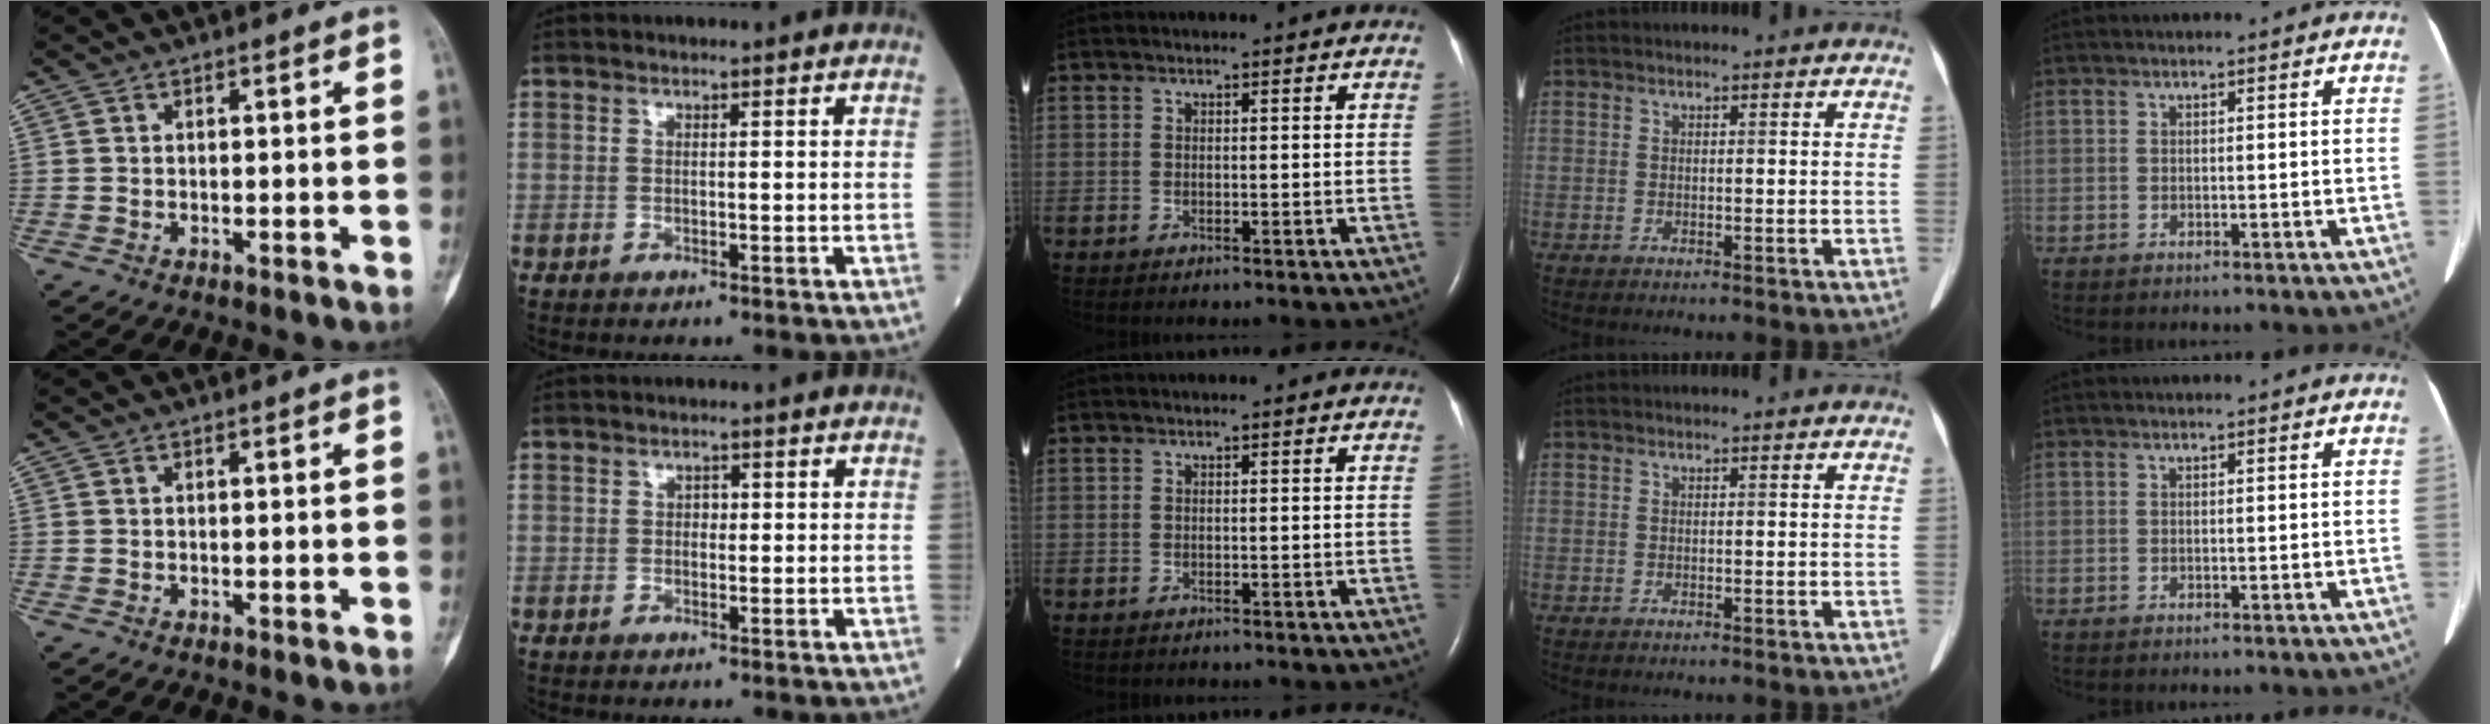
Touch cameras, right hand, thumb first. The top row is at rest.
{"index": {"total": 1.0, "force": [0.1, 0.7, 0.7], "torque": [-0.008, 0.003, 0.002]}}